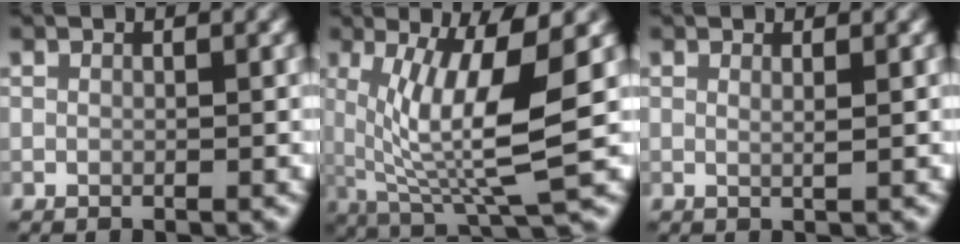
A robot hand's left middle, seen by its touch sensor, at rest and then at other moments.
{"total": 9.8, "force": [1.0, 2.3, 9.5], "torque": [-0.172, -0.011, 0.024]}
{"total": 1.0, "force": [0.5, 0.3, 0.8], "torque": [-0.008, 0.000, 0.002]}